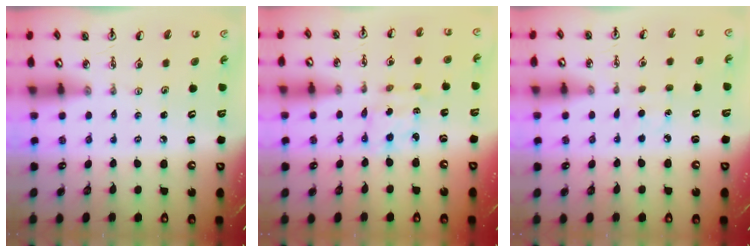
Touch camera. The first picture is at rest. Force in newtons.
{"total": 2.3, "press": 2.2, "slide": 0.7}
{"total": 4.5, "press": 4.5, "slide": 0.5}